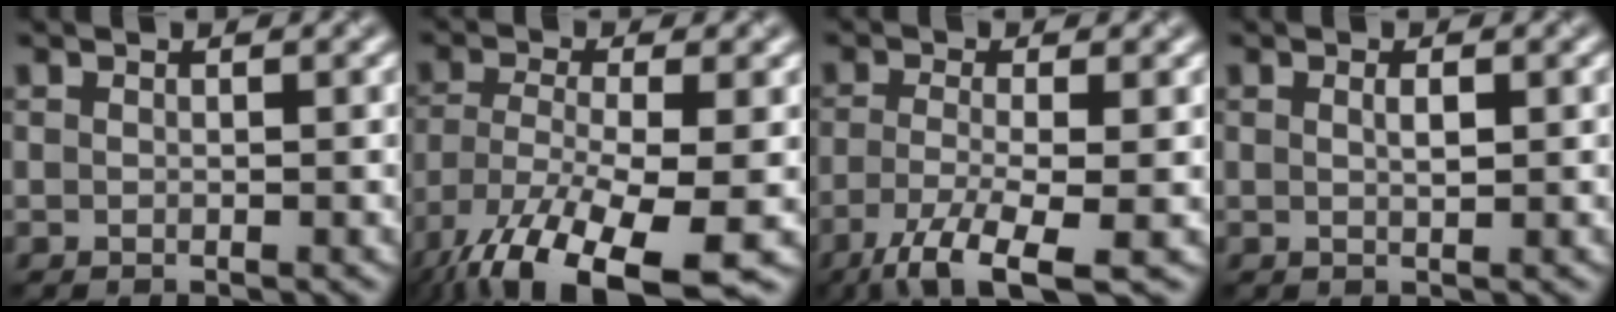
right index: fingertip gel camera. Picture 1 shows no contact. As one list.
[{"total": 12.9, "force": [-8.1, 4.0, 9.3], "torque": [-0.199, -0.037, -0.135]}, {"total": 6.5, "force": [-3.6, 1.5, 5.1], "torque": [-0.094, -0.008, -0.075]}, {"total": 1.0, "force": [0.3, 0.3, 1.0], "torque": [-0.018, 0.001, 0.005]}]